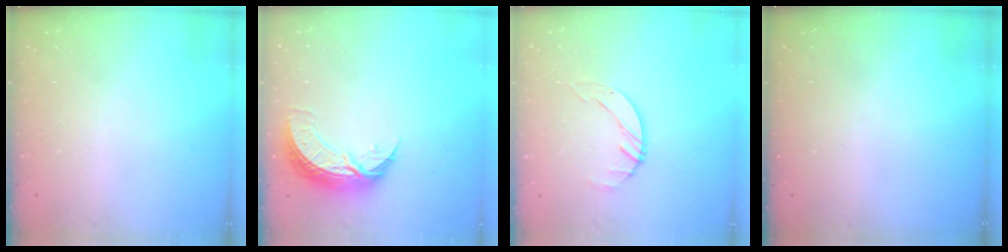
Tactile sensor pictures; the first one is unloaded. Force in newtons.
{"total": 9.0, "press": 9.0, "slide": 0.7}
{"total": 1.4, "press": 1.4, "slide": 0.2}
{"total": 0.0}